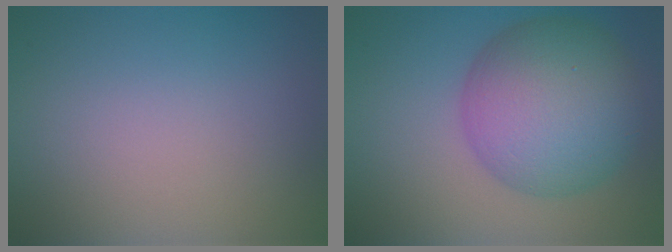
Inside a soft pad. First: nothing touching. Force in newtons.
{"total": 10.4, "press": 10.4, "slide": 0.2}